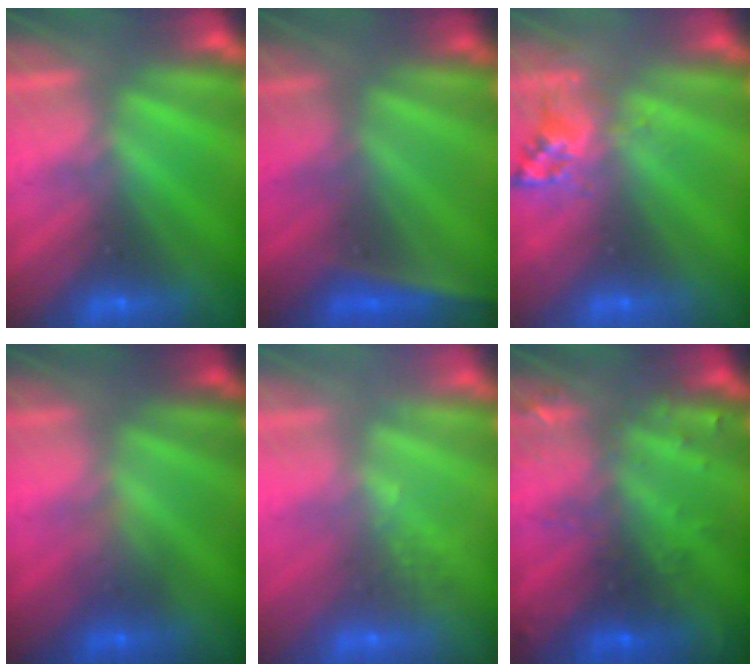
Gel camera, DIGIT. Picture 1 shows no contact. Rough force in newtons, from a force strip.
{"total": 2.7}
{"total": 2.5}
{"total": 1.4}
{"total": 2.4}
{"total": 2.9}